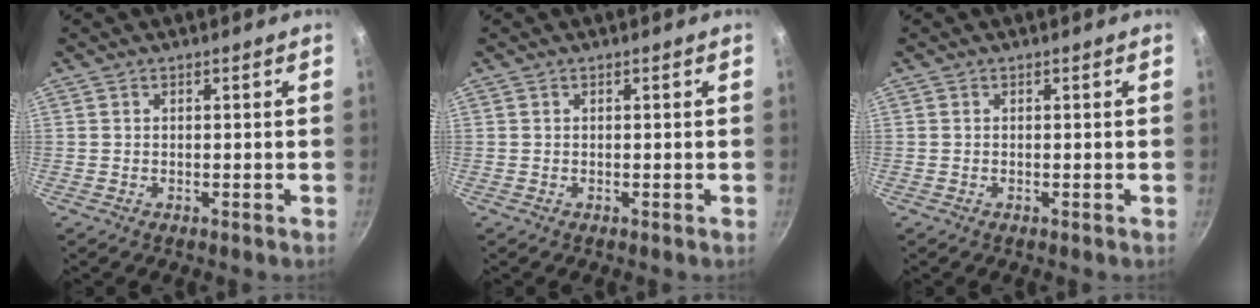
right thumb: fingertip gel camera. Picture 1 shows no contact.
{"total": 0.0}
{"total": 0.0}